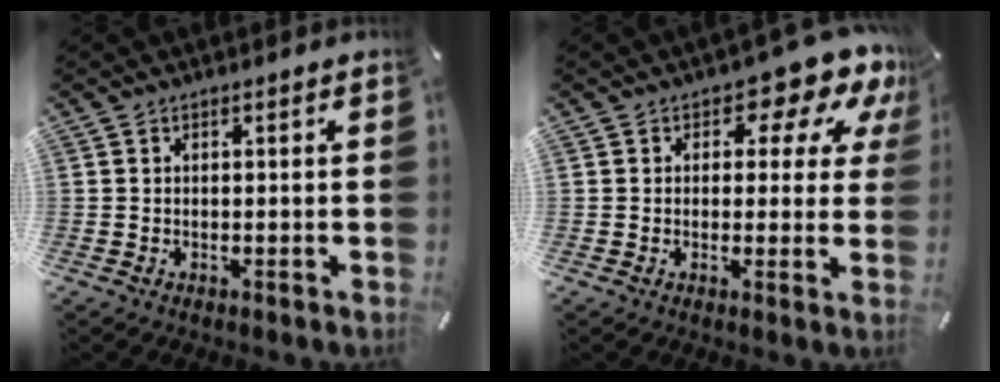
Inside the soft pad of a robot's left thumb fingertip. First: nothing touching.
{"total": 10.3, "force": [5.8, 5.3, 6.7], "torque": [-0.075, -0.039, 0.093]}